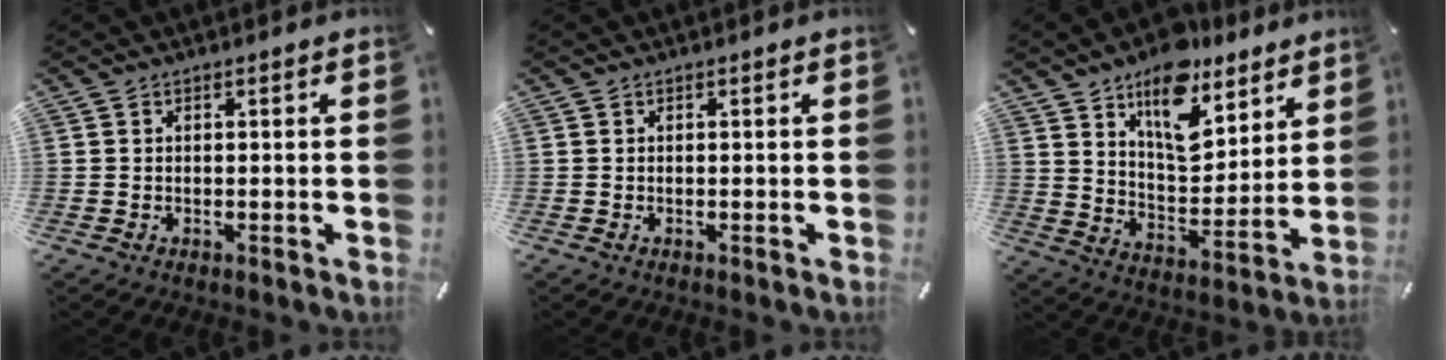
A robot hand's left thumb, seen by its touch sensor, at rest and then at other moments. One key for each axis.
{"total": 0.0}
{"total": 15.9, "fx": 10.9, "fy": 8.6, "fz": 7.8, "tx": -0.112, "ty": -0.075, "tz": 0.193}